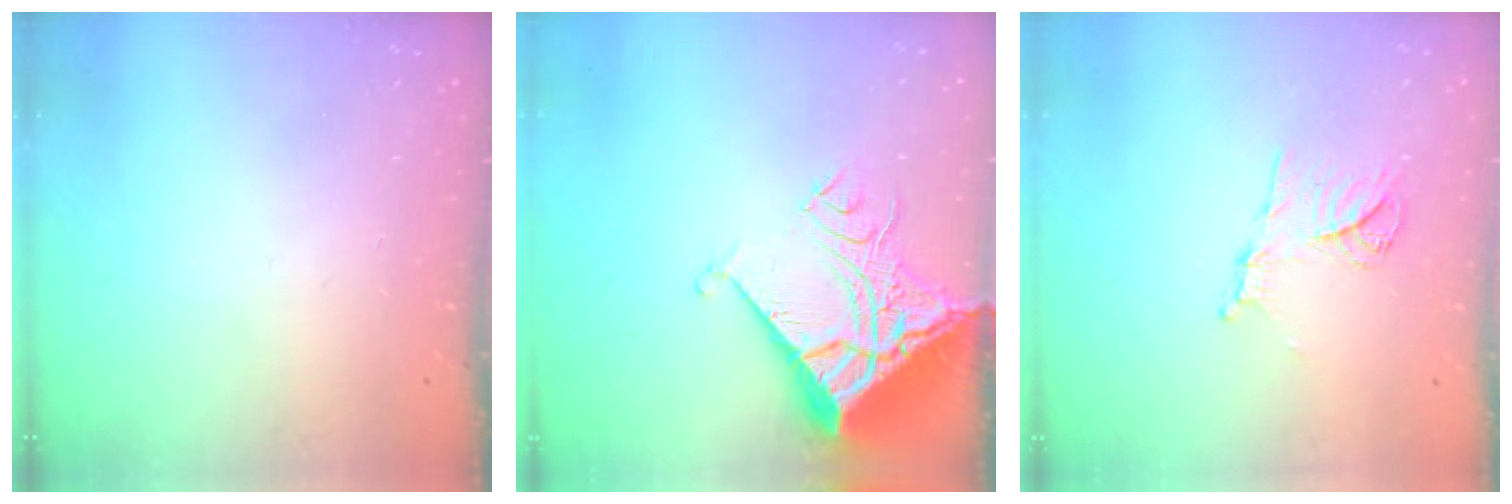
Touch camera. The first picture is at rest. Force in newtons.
{"total": 11.2, "press": 11.1, "slide": 1.5}
{"total": 11.0, "press": 10.9, "slide": 1.1}